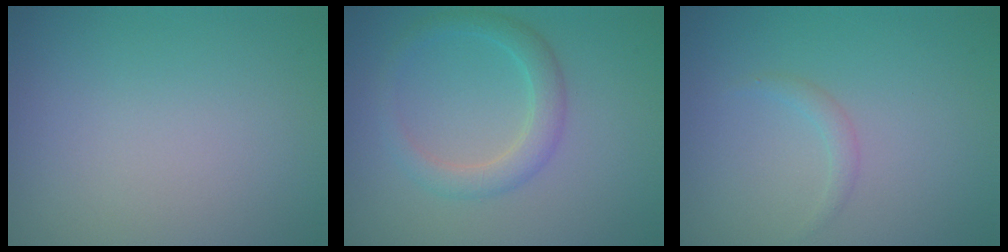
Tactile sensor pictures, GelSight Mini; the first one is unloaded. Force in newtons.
{"total": 2.7, "press": 2.7, "slide": 0.1}
{"total": 0.9, "press": 0.9, "slide": 0.1}